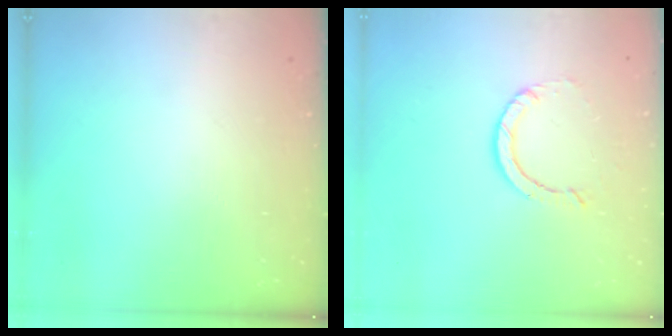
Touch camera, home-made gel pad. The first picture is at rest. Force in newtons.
{"total": 2.9, "press": 2.9, "slide": 0.2}